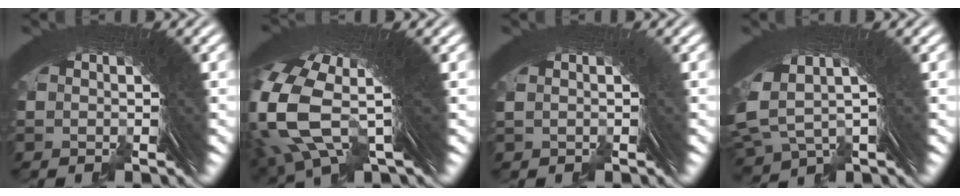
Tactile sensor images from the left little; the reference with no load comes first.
{"total": 11.5, "force": [1.4, 7.3, 8.8], "torque": [-0.209, -0.017, 0.025]}
{"total": 0.0}
{"total": 7.0, "force": [1.8, 5.0, 4.6], "torque": [-0.113, -0.004, 0.031]}